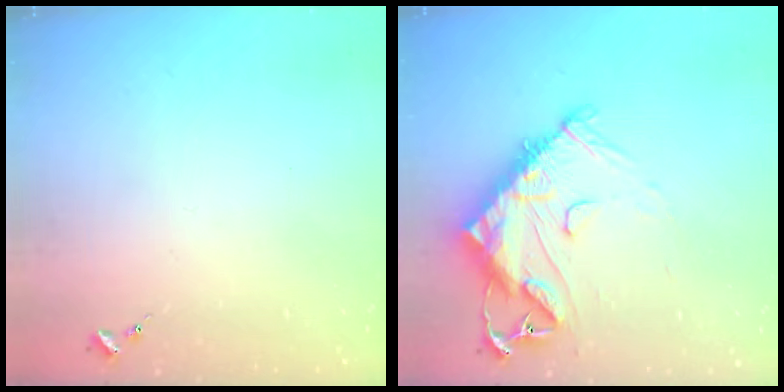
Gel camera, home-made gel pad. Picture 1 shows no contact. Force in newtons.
{"total": 14.6, "press": 14.5, "slide": 1.1}